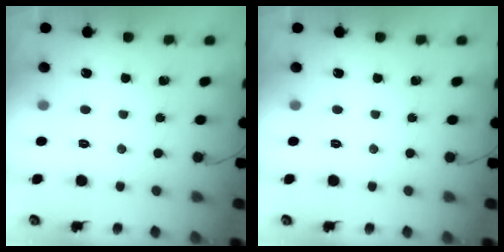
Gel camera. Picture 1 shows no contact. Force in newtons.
{"total": 0.0}